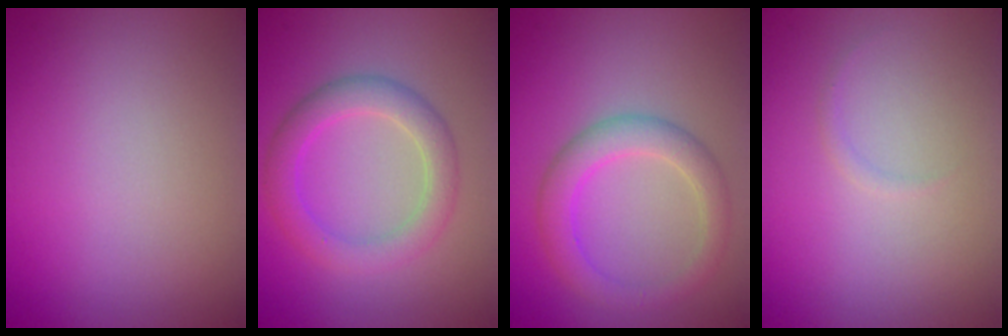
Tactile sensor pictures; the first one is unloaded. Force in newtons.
{"total": 3.9, "press": 3.9, "slide": 0.1}
{"total": 3.6, "press": 3.6, "slide": 0.2}
{"total": 0.5, "press": 0.5, "slide": 0.0}